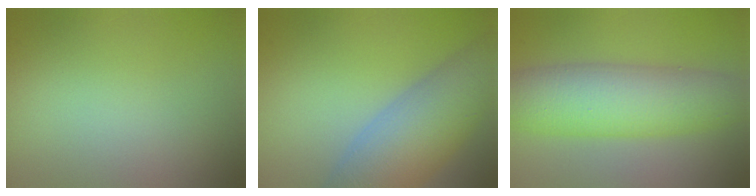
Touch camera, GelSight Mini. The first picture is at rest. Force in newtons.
{"total": 8.3, "press": 8.3, "slide": 0.4}
{"total": 7.9, "press": 7.9, "slide": 0.1}